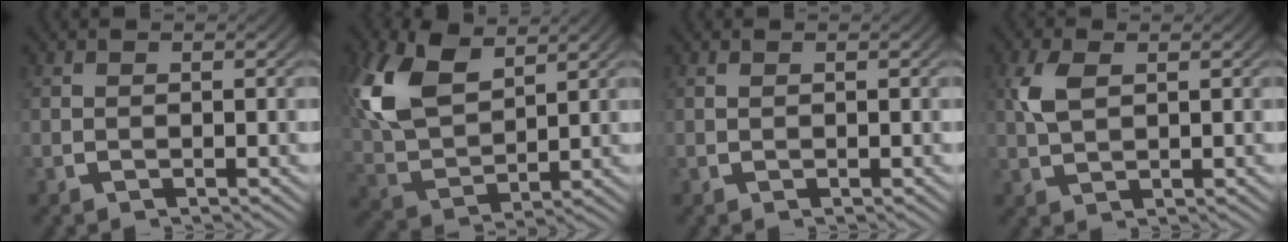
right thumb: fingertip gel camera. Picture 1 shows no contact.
{"total": 9.2, "force": [3.0, 5.9, 6.4], "torque": [-0.169, -0.022, 0.071]}
{"total": 0.0}
{"total": 2.6, "force": [1.2, 1.3, 1.9], "torque": [-0.049, 0.000, 0.030]}